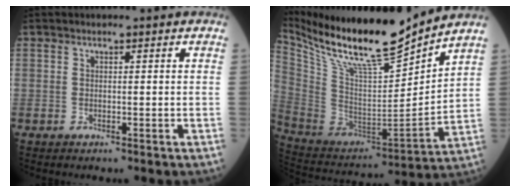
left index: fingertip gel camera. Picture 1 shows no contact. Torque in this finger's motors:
{"motor_torque": [1.01, -1.13, 0.20, 0.11]}